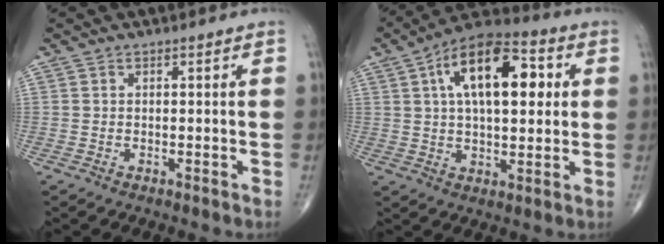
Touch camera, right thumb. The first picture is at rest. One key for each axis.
{"total": 18.0, "fx": 4.6, "fy": 8.8, "fz": 15.0, "tx": -0.219, "ty": 0.017, "tz": 0.066}